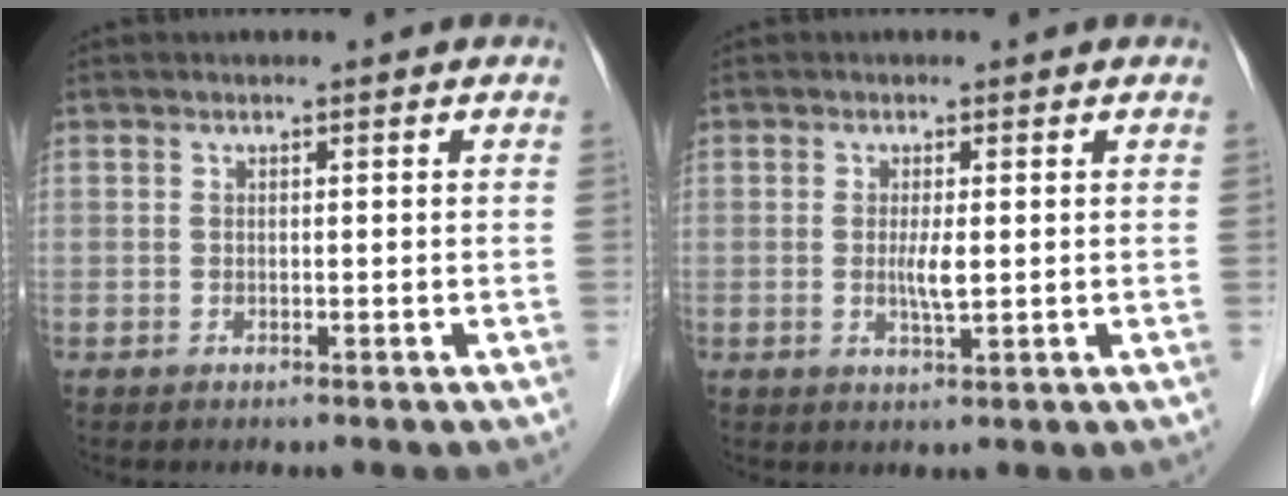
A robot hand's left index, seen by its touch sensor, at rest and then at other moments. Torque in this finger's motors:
{"motor_torque": [0.33, 0.26, 0.08, 0.06]}